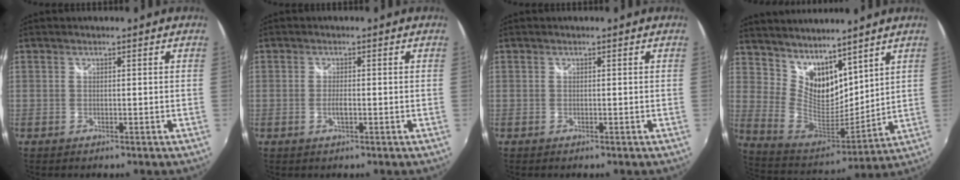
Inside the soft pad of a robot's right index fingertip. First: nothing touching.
{"total": 1.9, "force": [-0.5, 0.6, 1.7], "torque": [-0.034, -0.002, -0.009]}
{"total": 0.0}
{"total": 14.3, "force": [10.8, 6.9, 6.5], "torque": [-0.130, 0.001, 0.215]}